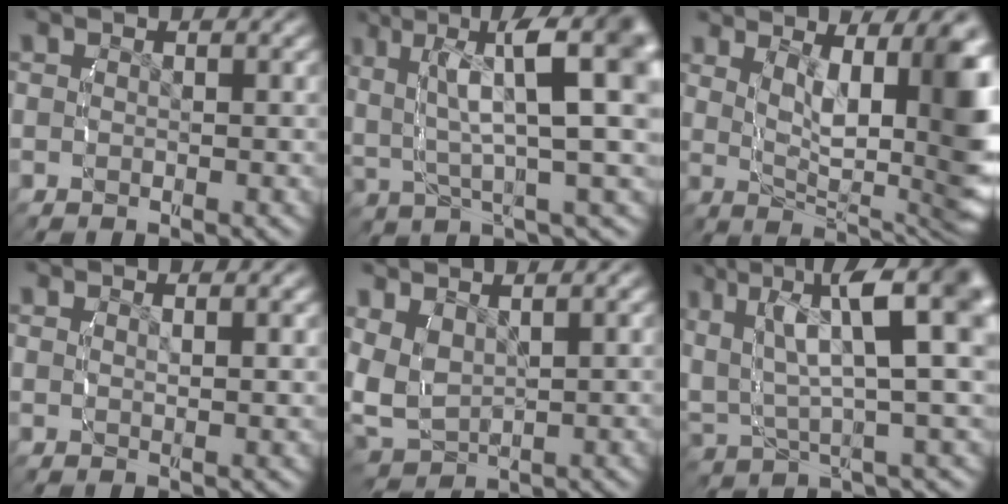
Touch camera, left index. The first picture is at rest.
{"total": 10.7, "force": [2.4, 4.3, 9.5], "torque": [-0.128, 0.001, 0.039]}
{"total": 12.1, "force": [0.5, 5.1, 10.9], "torque": [-0.158, -0.029, 0.025]}
{"total": 1.4, "force": [1.0, -0.7, 0.8], "torque": [-0.005, -0.004, 0.024]}
{"total": 6.5, "force": [0.9, 5.5, 3.3], "torque": [-0.119, -0.031, 0.030]}
{"total": 12.5, "force": [3.5, 6.5, 10.0], "torque": [-0.150, 0.002, 0.055]}